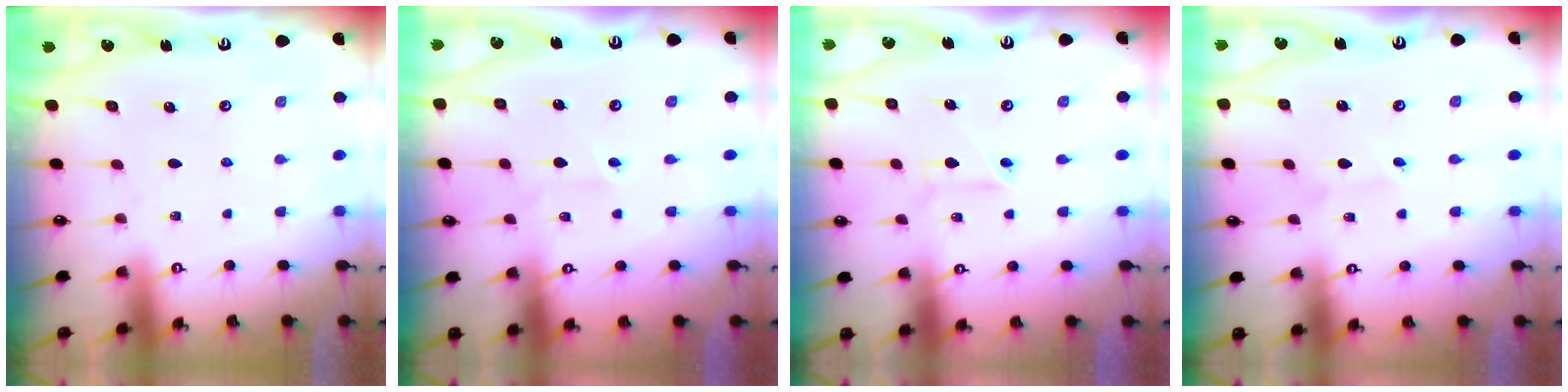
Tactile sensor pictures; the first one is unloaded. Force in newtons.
{"total": 2.4, "press": 2.4, "slide": 0.2}
{"total": 3.2, "press": 3.1, "slide": 0.7}
{"total": 1.6, "press": 1.6, "slide": 0.2}